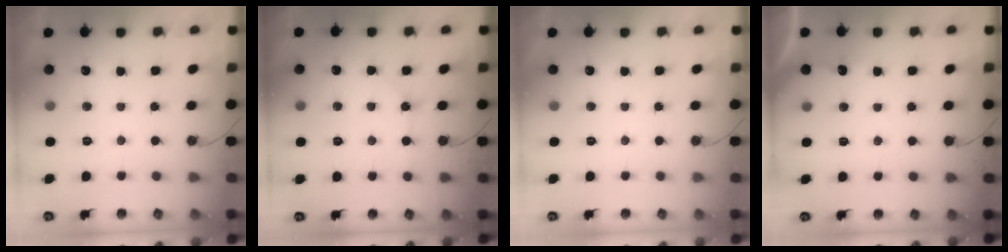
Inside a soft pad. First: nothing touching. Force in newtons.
{"total": 3.9, "press": 3.8, "slide": 0.7}
{"total": 0.0}
{"total": 2.9, "press": 2.8, "slide": 0.4}